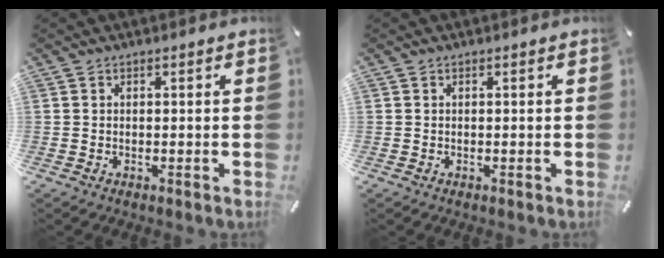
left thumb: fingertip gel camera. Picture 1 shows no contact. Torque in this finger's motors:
{"motor_torque": [0.00, 0.00, 0.00, 0.00, 0.00]}